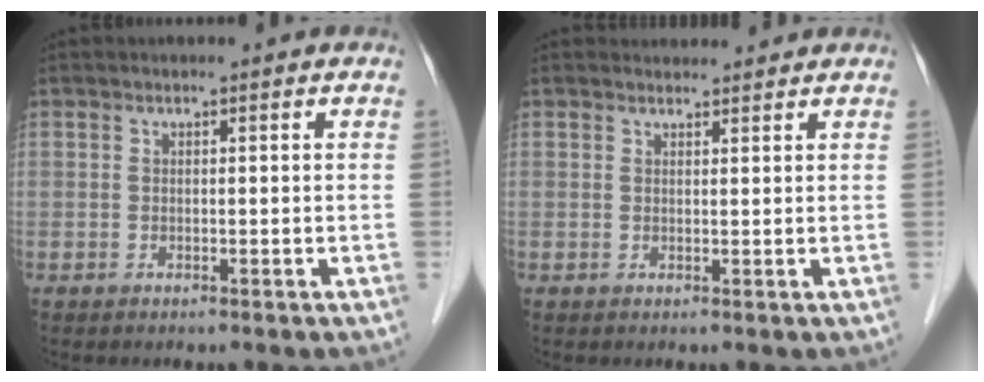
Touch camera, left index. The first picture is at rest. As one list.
[{"total": 2.5, "force": [2.4, 0.6, -0.1], "torque": [-0.006, 0.009, 0.033]}]